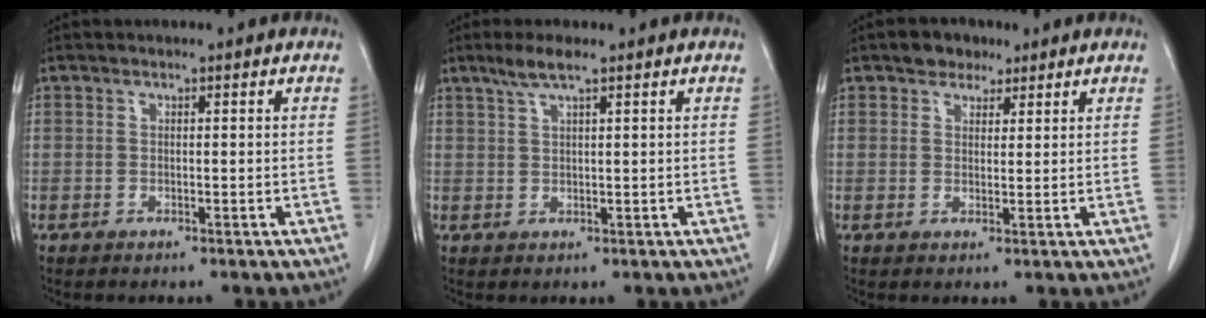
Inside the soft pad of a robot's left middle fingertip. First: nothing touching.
{"total": 3.3, "force": [2.2, 0.0, 2.3], "torque": [-0.058, 0.004, 0.048]}
{"total": 3.3, "force": [2.3, 2.2, 1.0], "torque": [-0.017, 0.007, 0.037]}